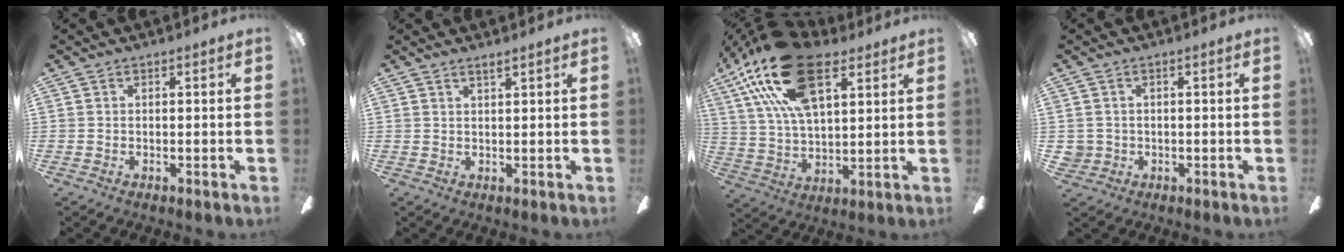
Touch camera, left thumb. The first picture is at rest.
{"total": 1.8, "force": [1.6, -0.3, 0.7], "torque": [-0.018, -0.005, 0.030]}
{"total": 23.7, "force": [12.7, 11.5, 16.4], "torque": [-0.318, -0.035, 0.221]}
{"total": 2.0, "force": [0.1, 2.0, 0.3], "torque": [-0.010, 0.003, 0.001]}